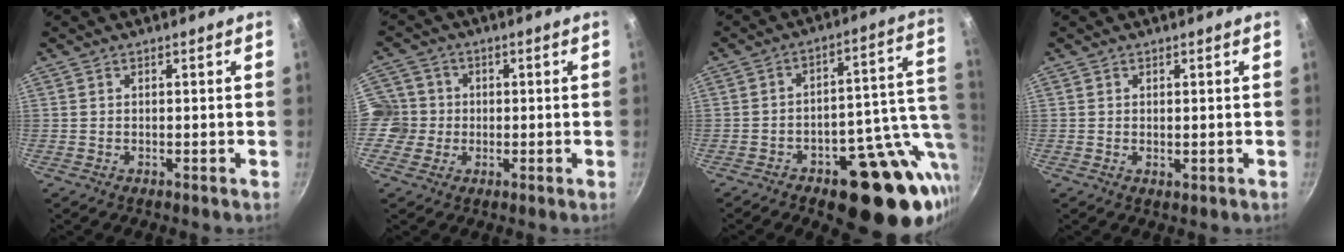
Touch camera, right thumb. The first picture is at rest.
{"total": 5.6, "force": [-0.6, 5.5, 0.9], "torque": [0.023, 0.009, -0.025]}
{"total": 21.0, "force": [-4.6, 10.4, 17.6], "torque": [-0.177, 0.030, -0.056]}
{"total": 0.7, "force": [0.2, 0.4, 0.6], "torque": [-0.007, -0.006, 0.002]}